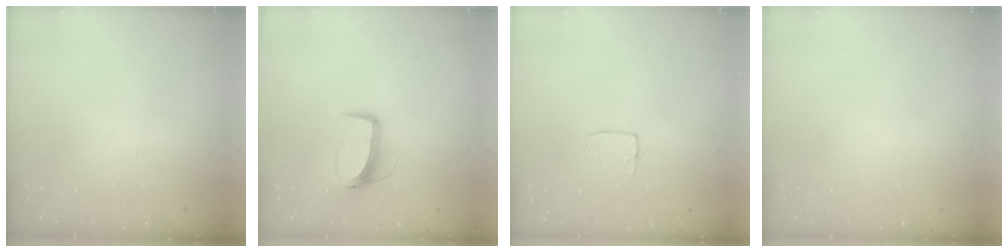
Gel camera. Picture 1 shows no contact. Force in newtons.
{"total": 9.9, "press": 9.9, "slide": 0.8}
{"total": 3.5, "press": 3.5, "slide": 0.2}
{"total": 0.0}